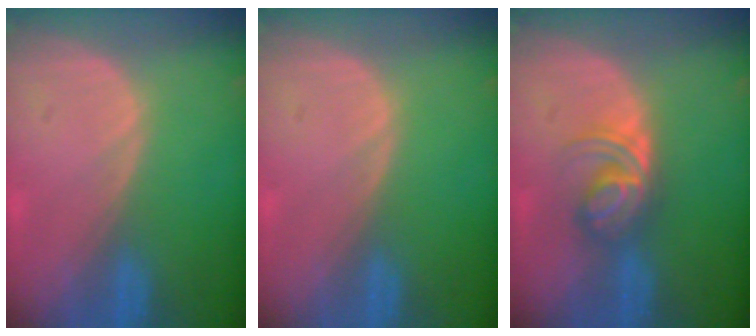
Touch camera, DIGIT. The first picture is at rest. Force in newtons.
{"total": 0.0}
{"total": 5.9, "press": 5.2, "slide": 2.9}